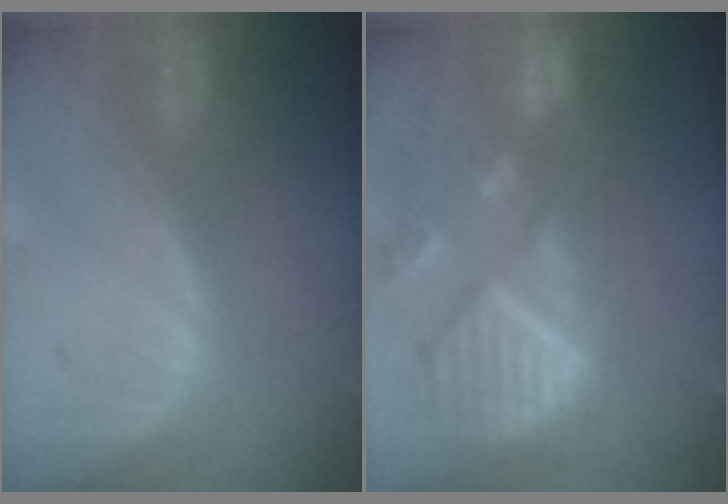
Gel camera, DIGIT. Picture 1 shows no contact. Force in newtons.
{"total": 12.2, "press": 10.5, "slide": 6.2}